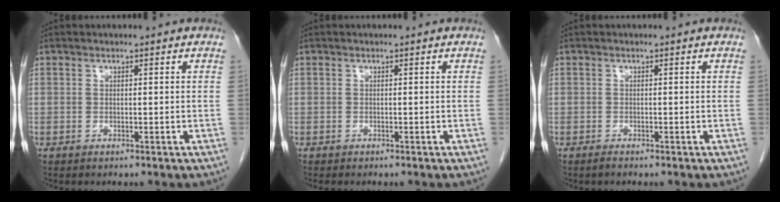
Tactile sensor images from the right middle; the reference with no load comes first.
{"total": 1.2, "force": [-1.1, 0.3, 0.5], "torque": [-0.009, -0.003, -0.013]}
{"total": 0.5, "force": [-0.5, 0.1, 0.2], "torque": [-0.007, -0.002, -0.009]}